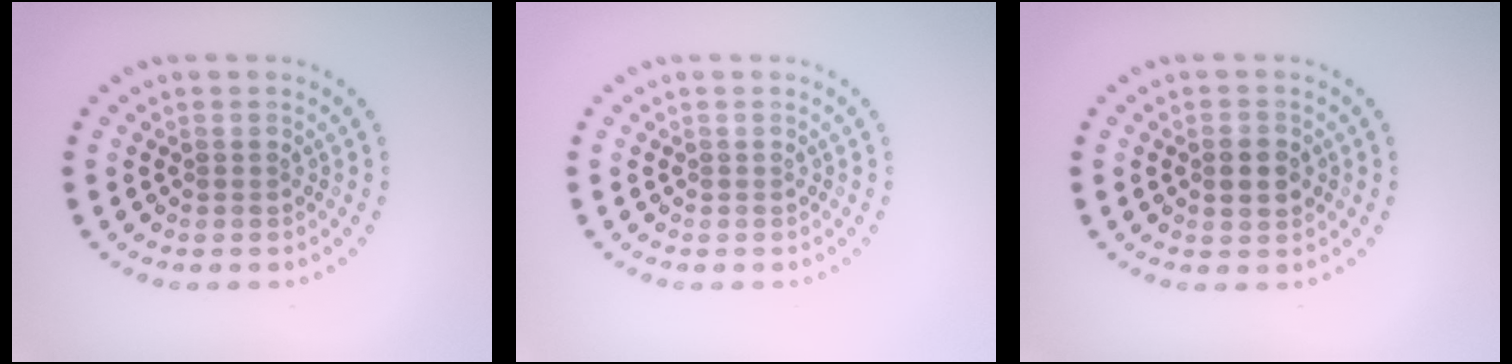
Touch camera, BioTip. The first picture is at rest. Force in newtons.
{"total": 0.0}
{"total": 2.5, "press": 2.4, "slide": 0.2}